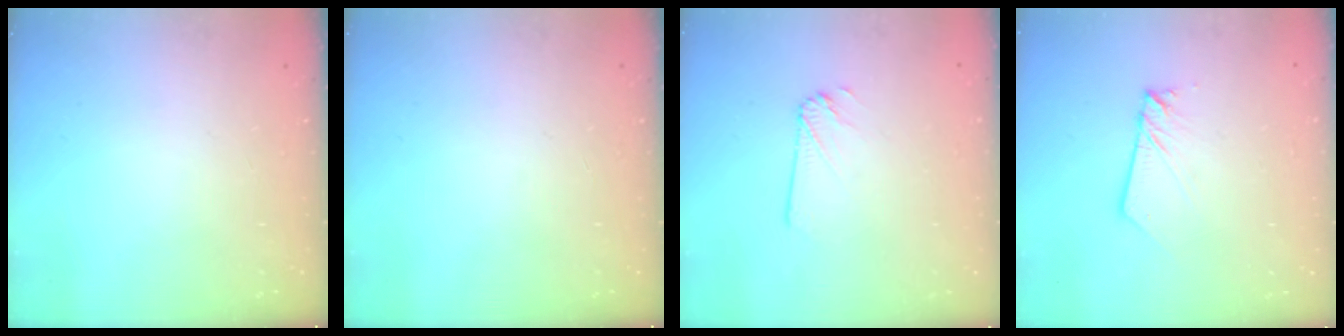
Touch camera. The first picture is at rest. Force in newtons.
{"total": 0.0}
{"total": 1.6, "press": 1.6, "slide": 0.0}
{"total": 2.7, "press": 2.7, "slide": 0.2}